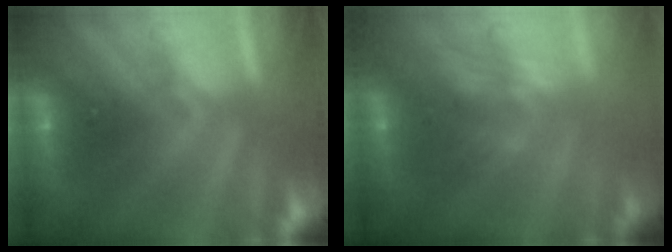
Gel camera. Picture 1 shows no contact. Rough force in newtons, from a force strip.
{"total": 2.9}